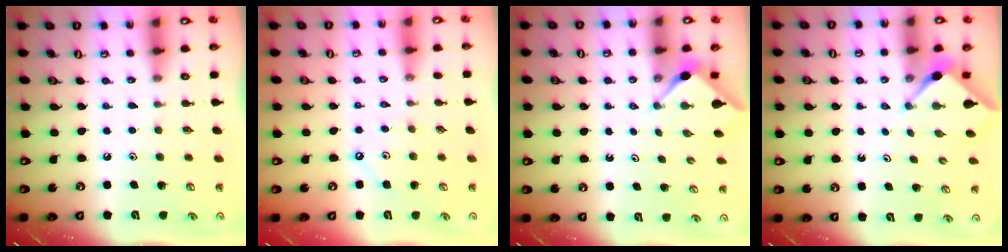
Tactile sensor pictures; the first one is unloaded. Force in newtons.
{"total": 2.9, "press": 2.8, "slide": 0.5}
{"total": 2.8, "press": 2.8, "slide": 0.4}
{"total": 3.0, "press": 2.9, "slide": 0.4}